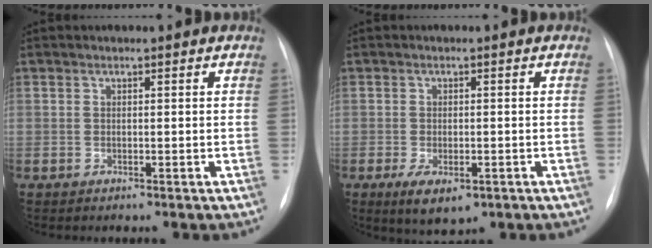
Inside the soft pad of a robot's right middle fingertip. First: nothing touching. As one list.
[{"total": 5.3, "force": [-2.5, 2.4, 4.0], "torque": [-0.069, -0.010, -0.028]}]